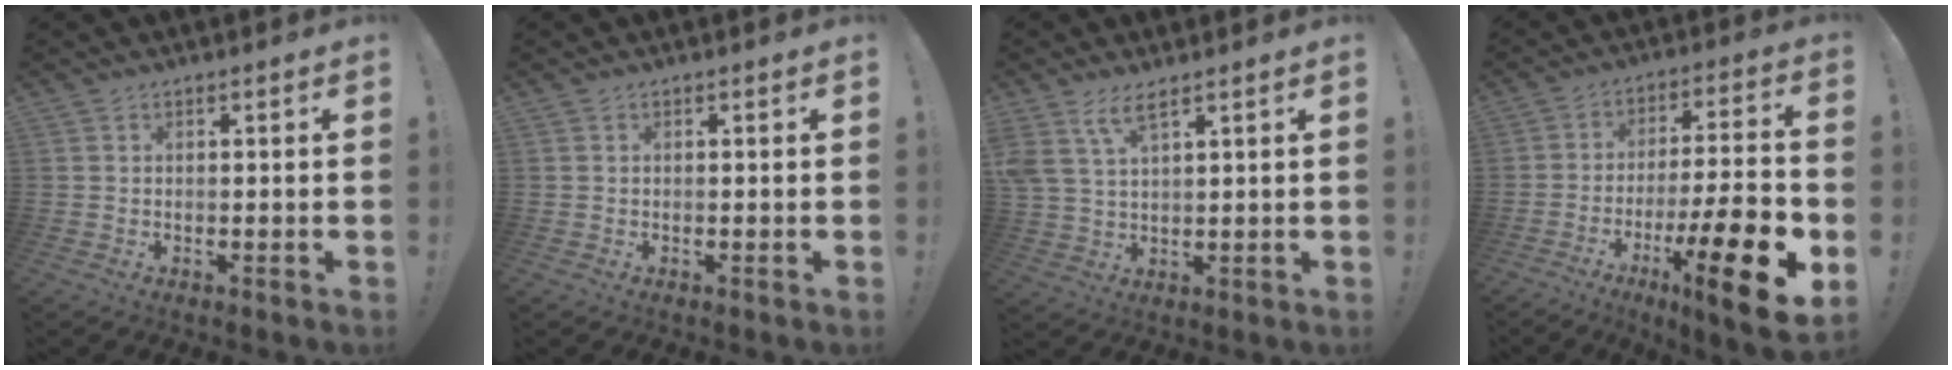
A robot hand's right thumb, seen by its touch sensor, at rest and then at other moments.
{"total": 0.0}
{"total": 6.6, "force": [4.5, 2.0, 4.4], "torque": [-0.090, -0.015, 0.086]}
{"total": 20.5, "force": [-8.6, 3.5, 18.3], "torque": [-0.273, 0.042, -0.130]}